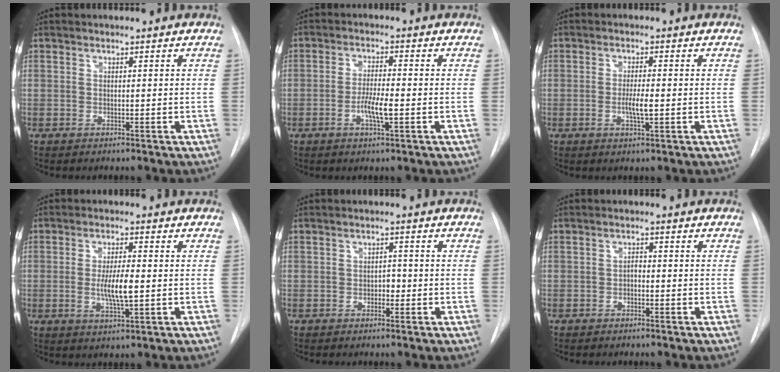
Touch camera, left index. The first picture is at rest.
{"total": 4.4, "force": [-1.3, 0.6, 4.2], "torque": [-0.080, -0.003, -0.025]}
{"total": 3.2, "force": [-0.6, 0.4, 3.1], "torque": [-0.059, -0.003, -0.010]}
{"total": 5.7, "force": [-0.5, 1.0, 5.6], "torque": [-0.107, -0.007, -0.008]}
{"total": 1.7, "force": [-0.5, 1.1, 1.2], "torque": [-0.013, 0.005, -0.008]}
{"total": 1.2, "force": [-0.5, 0.6, 0.9], "torque": [-0.010, 0.005, -0.012]}